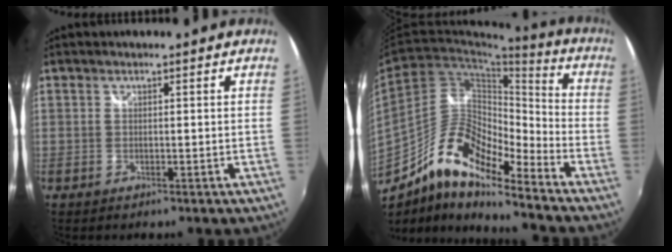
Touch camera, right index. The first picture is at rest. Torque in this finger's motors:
{"motor_torque": [1.10, -1.04, 0.49, 0.10]}